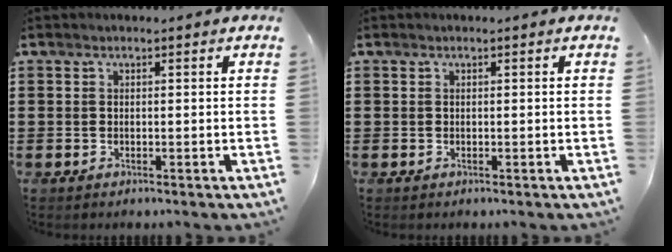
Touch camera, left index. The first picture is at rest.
{"total": 0.0}